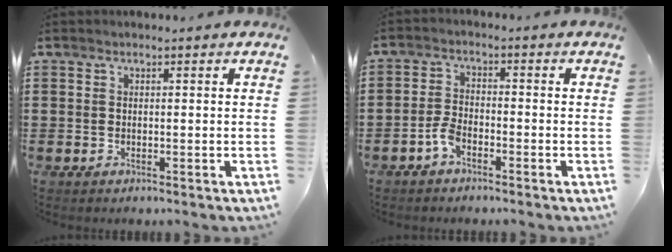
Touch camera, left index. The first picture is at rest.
{"total": 3.1, "force": [-2.0, 1.2, 2.1], "torque": [-0.061, 0.000, -0.044]}